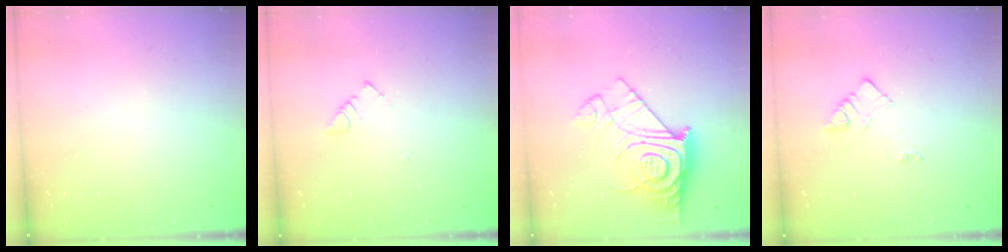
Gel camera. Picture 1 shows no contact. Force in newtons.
{"total": 3.0, "press": 2.9, "slide": 0.4}
{"total": 16.1, "press": 16.1, "slide": 1.1}
{"total": 3.0, "press": 3.0, "slide": 0.4}